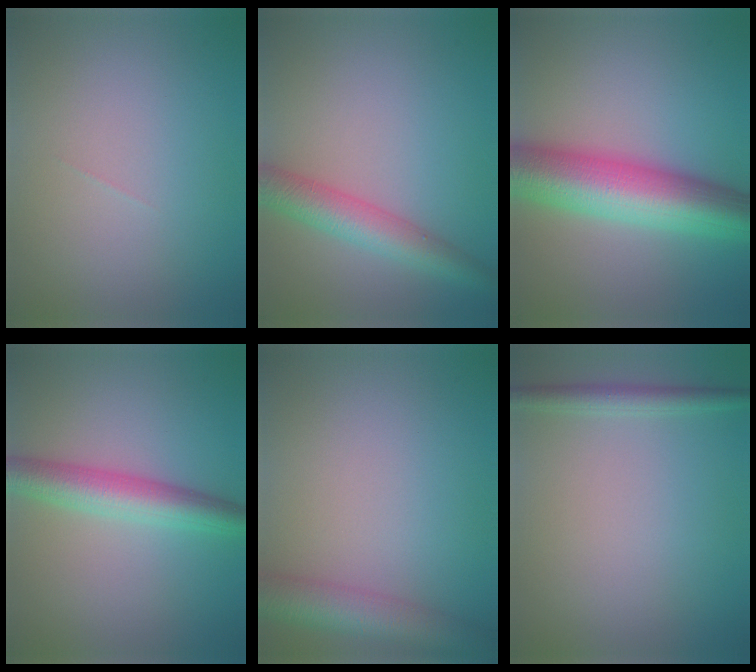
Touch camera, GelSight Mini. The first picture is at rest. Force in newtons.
{"total": 4.5, "press": 4.5, "slide": 0.1}
{"total": 10.3, "press": 10.3, "slide": 0.1}
{"total": 4.8, "press": 4.8, "slide": 0.1}
{"total": 5.3, "press": 5.3, "slide": 0.3}
{"total": 1.8, "press": 1.8, "slide": 0.1}